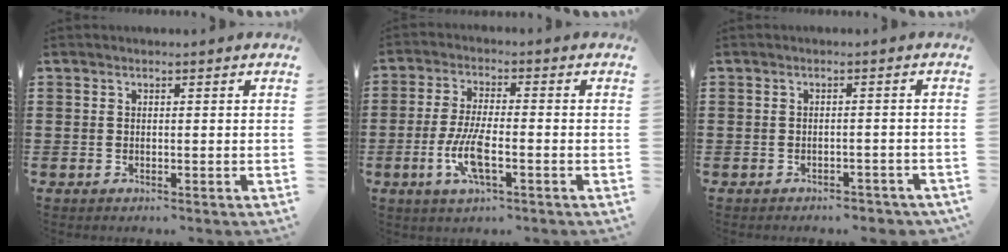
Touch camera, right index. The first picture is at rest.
{"total": 6.9, "force": [-2.3, 1.8, 6.2], "torque": [-0.136, -0.012, -0.046]}
{"total": 1.7, "force": [-1.6, 0.3, 0.2], "torque": [-0.012, -0.003, -0.034]}